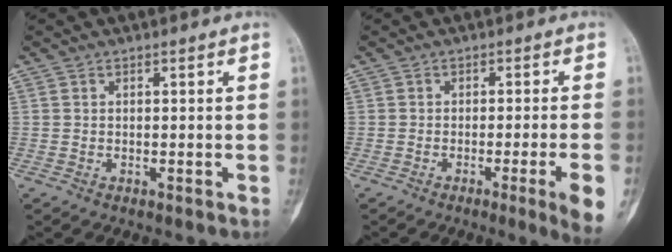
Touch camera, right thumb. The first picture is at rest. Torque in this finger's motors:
{"motor_torque": [1.65, 1.16, 0.81, -0.61, 0.21]}